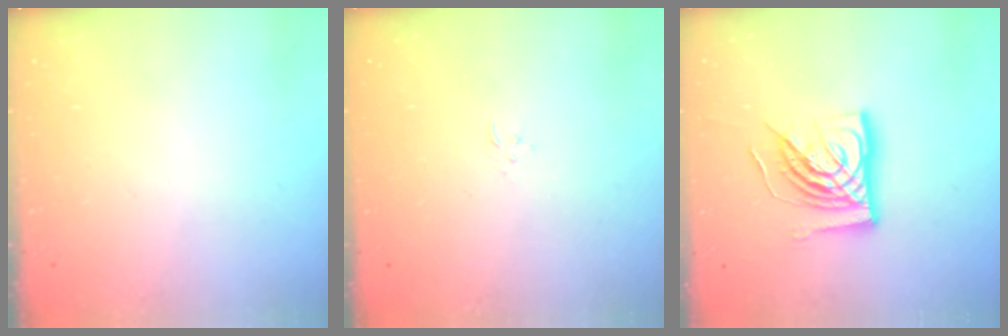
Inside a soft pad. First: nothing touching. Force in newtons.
{"total": 2.4, "press": 2.4, "slide": 0.3}
{"total": 15.9, "press": 15.8, "slide": 1.9}